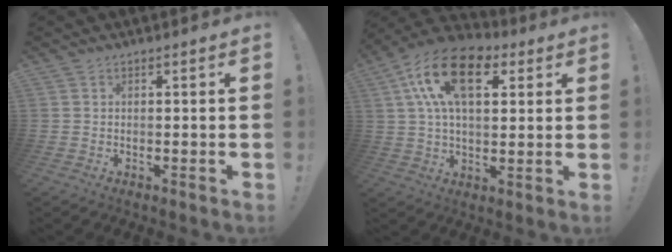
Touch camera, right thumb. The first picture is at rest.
{"total": 19.0, "force": [6.9, 10.7, 14.1], "torque": [-0.250, -0.011, 0.119]}